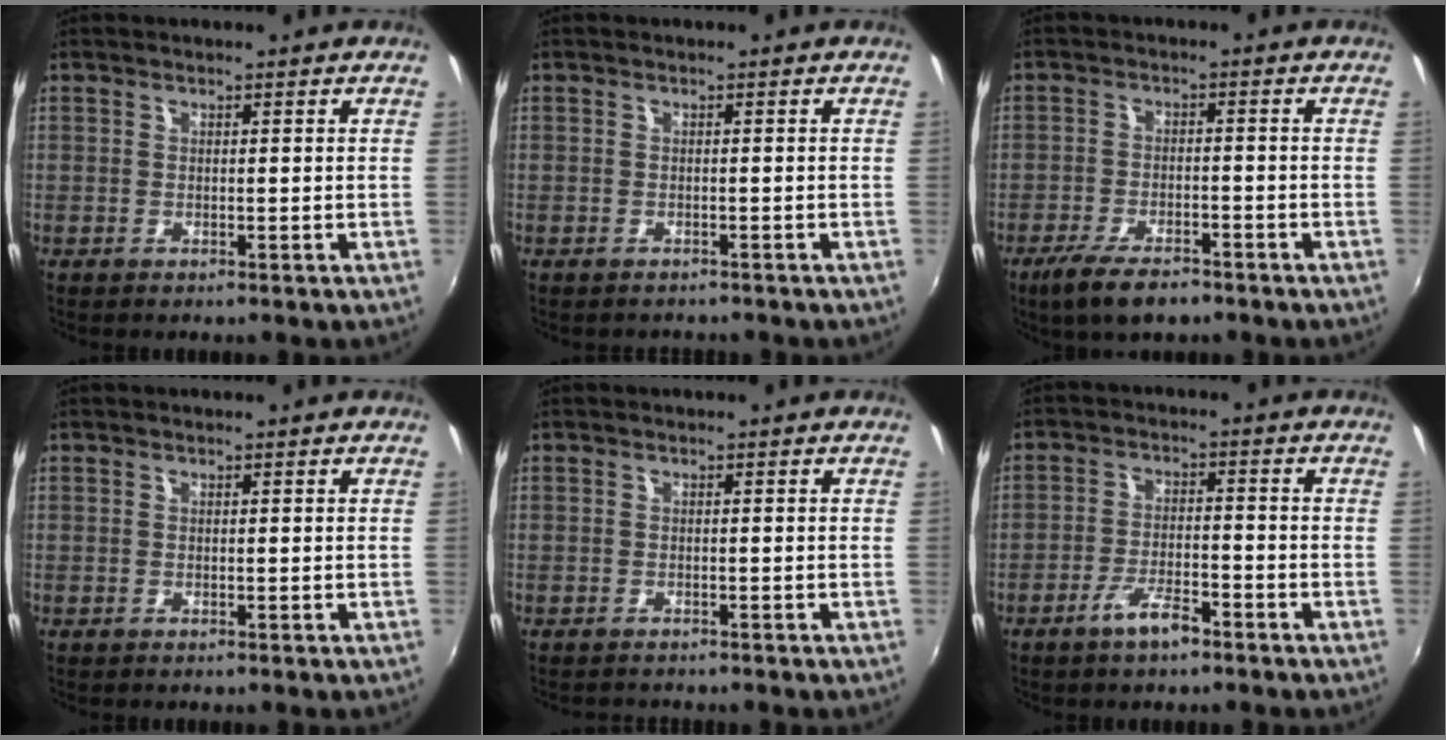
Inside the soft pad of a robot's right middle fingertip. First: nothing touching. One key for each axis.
{"total": 1.7, "fx": -1.6, "fy": 0.5, "fz": 0.3, "tx": -0.010, "ty": -0.007, "tz": -0.020}
{"total": 8.1, "fx": -6.0, "fy": 2.6, "fz": 4.8, "tx": -0.118, "ty": -0.016, "tz": -0.105}
{"total": 0.0}
{"total": 2.0, "fx": -2.0, "fy": 0.3, "fz": 0.3, "tx": -0.013, "ty": -0.008, "tz": -0.031}
{"total": 5.6, "fx": -3.9, "fy": 1.5, "fz": 3.7, "tx": -0.079, "ty": 0.000, "tz": -0.068}